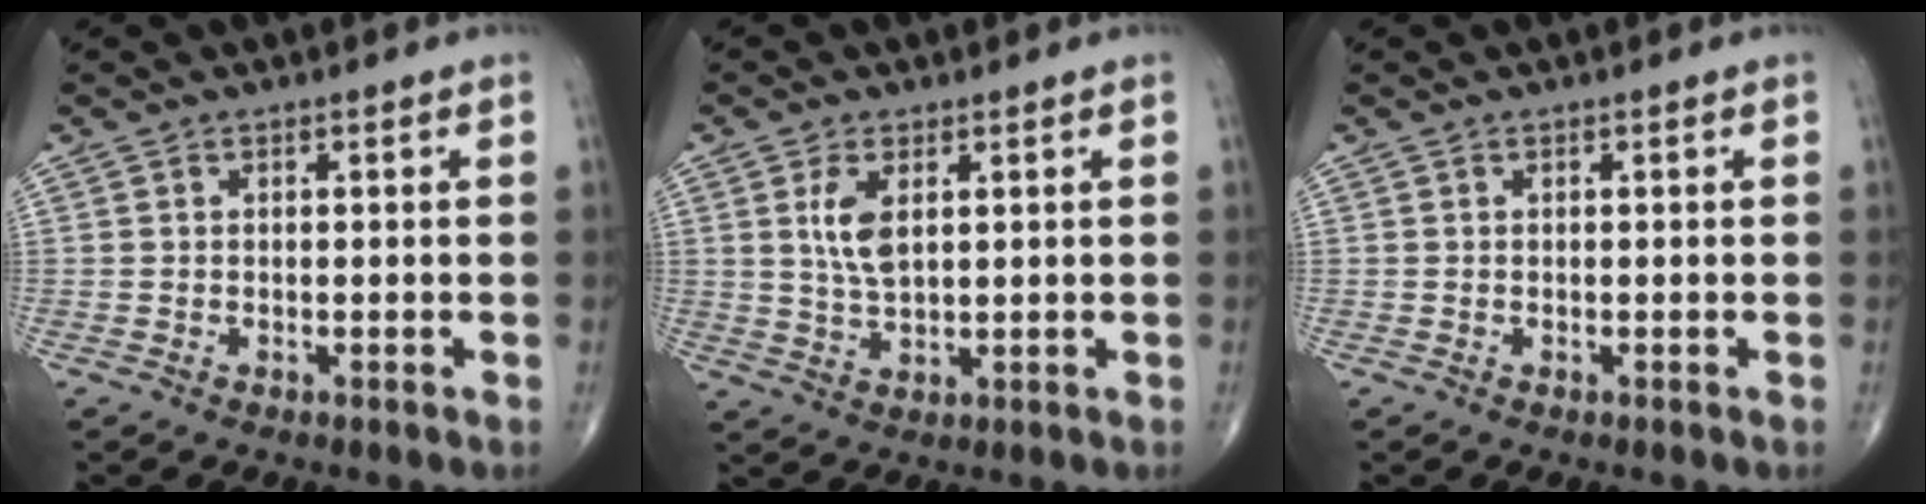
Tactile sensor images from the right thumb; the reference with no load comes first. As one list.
[{"total": 5.5, "force": [1.7, 2.6, 4.5], "torque": [-0.089, -0.010, 0.040]}, {"total": 0.0}]